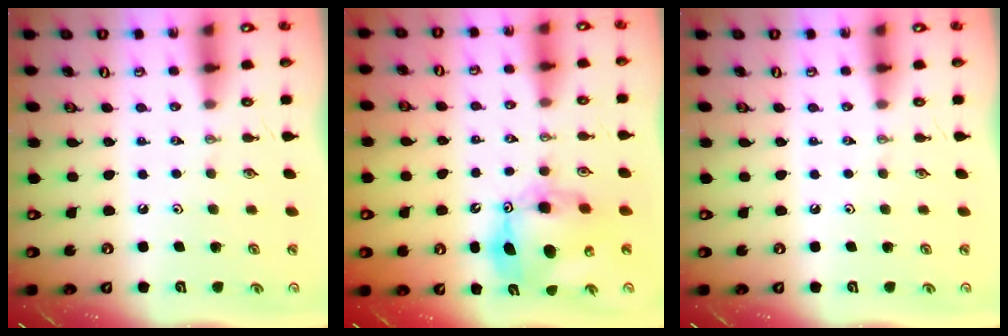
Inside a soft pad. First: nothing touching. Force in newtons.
{"total": 12.4, "press": 12.3, "slide": 1.3}
{"total": 0.0}